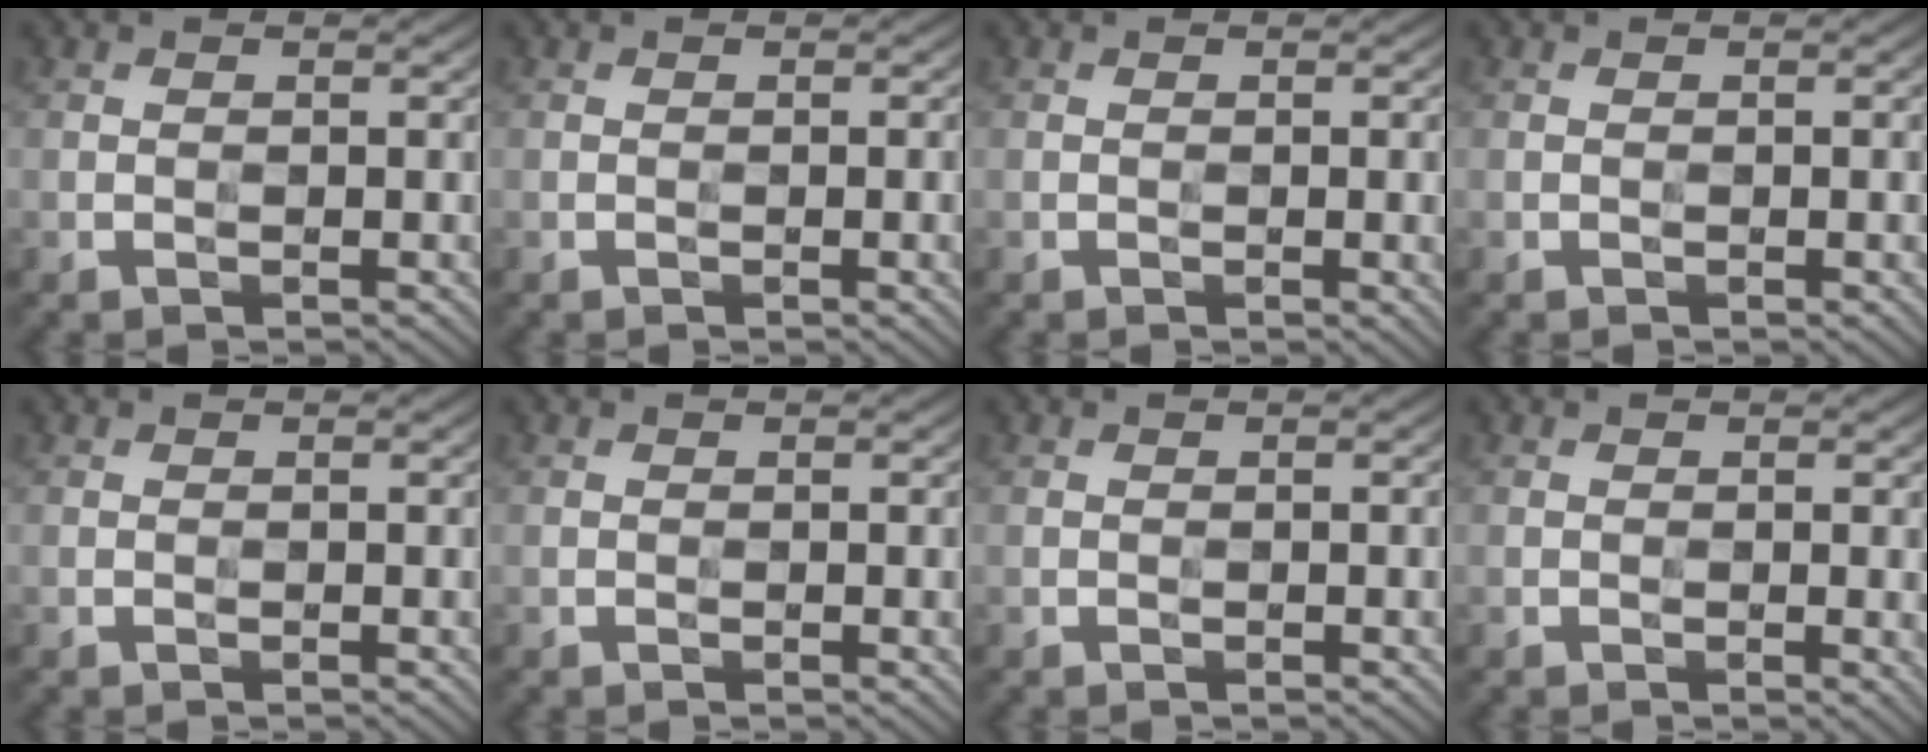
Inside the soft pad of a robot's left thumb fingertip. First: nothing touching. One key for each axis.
{"total": 1.8, "fx": -0.3, "fy": 0.3, "fz": 1.8, "tx": -0.025, "ty": 0.000, "tz": -0.004}
{"total": 2.4, "fx": -0.2, "fy": 0.5, "fz": 2.3, "tx": -0.031, "ty": -0.001, "tz": -0.003}
{"total": 1.4, "fx": -0.1, "fy": 0.2, "fz": 1.4, "tx": -0.020, "ty": -0.001, "tz": -0.002}
{"total": 0.0}
{"total": 0.8, "fx": -0.1, "fy": 0.1, "fz": 0.7, "tx": -0.011, "ty": -0.002, "tz": -0.001}
{"total": 1.0, "fx": -0.1, "fy": 0.1, "fz": 1.0, "tx": -0.015, "ty": 0.000, "tz": -0.002}
{"total": 1.9, "fx": -0.1, "fy": 0.3, "fz": 1.9, "tx": -0.027, "ty": -0.003, "tz": -0.003}